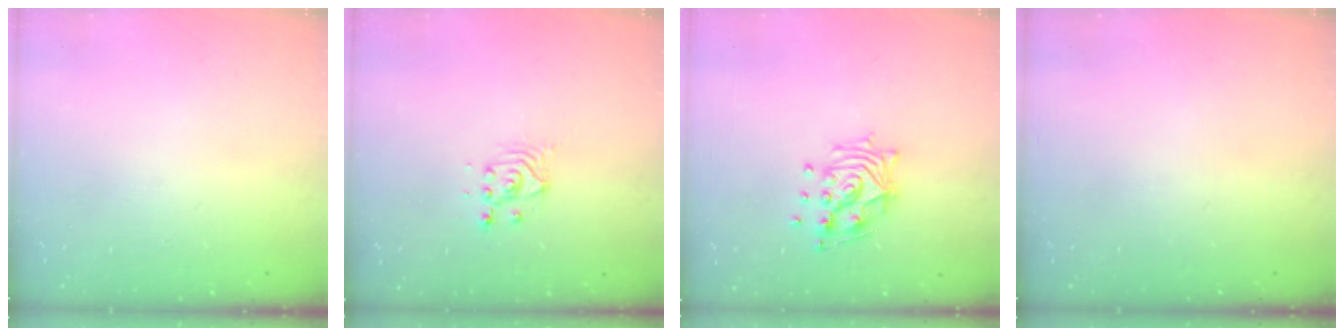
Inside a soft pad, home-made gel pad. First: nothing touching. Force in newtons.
{"total": 2.9, "press": 2.9, "slide": 0.1}
{"total": 11.5, "press": 11.5, "slide": 0.8}
{"total": 0.0}